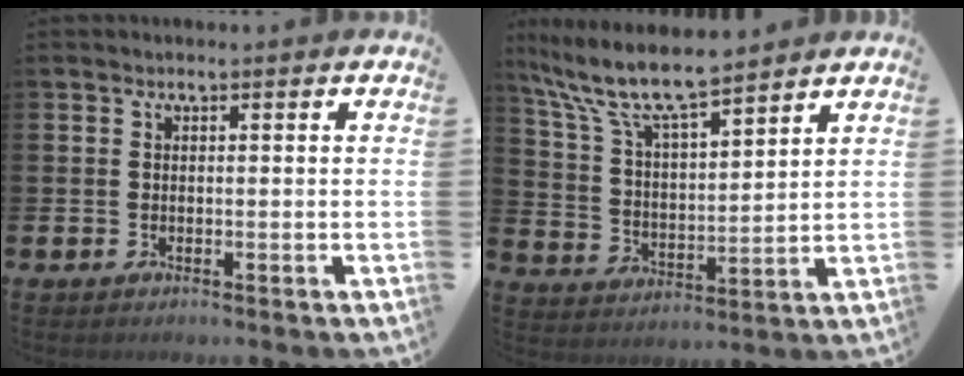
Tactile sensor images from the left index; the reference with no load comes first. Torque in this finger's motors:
{"motor_torque": [0.75, -0.86, 0.86, 0.21]}